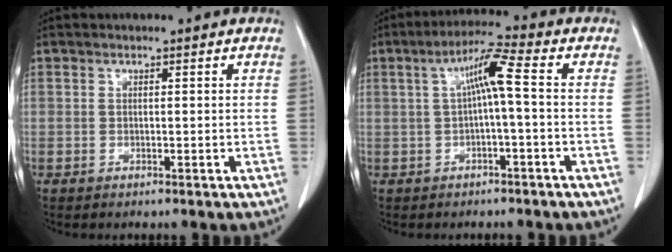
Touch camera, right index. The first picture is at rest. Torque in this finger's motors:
{"motor_torque": [0.66, -0.18, 0.35, 0.11]}